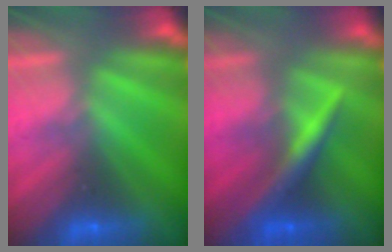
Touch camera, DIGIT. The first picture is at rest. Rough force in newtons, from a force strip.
{"total": 2.4}